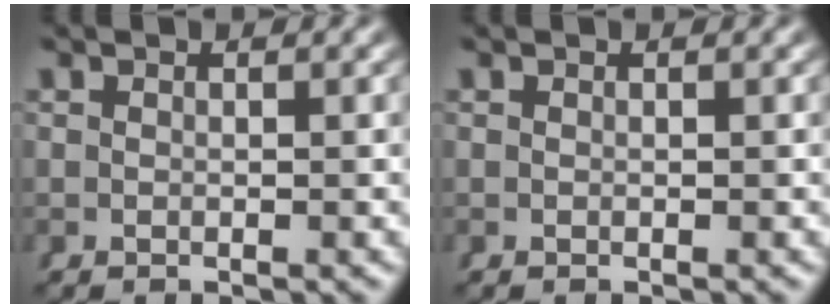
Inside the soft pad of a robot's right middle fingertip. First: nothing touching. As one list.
[{"total": 0.0}]